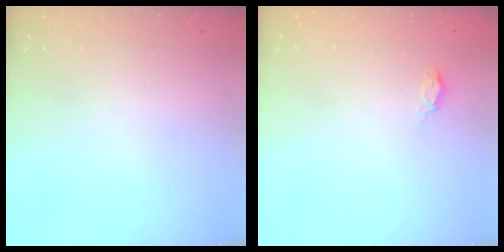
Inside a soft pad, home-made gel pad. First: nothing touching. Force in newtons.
{"total": 4.2, "press": 4.1, "slide": 0.6}